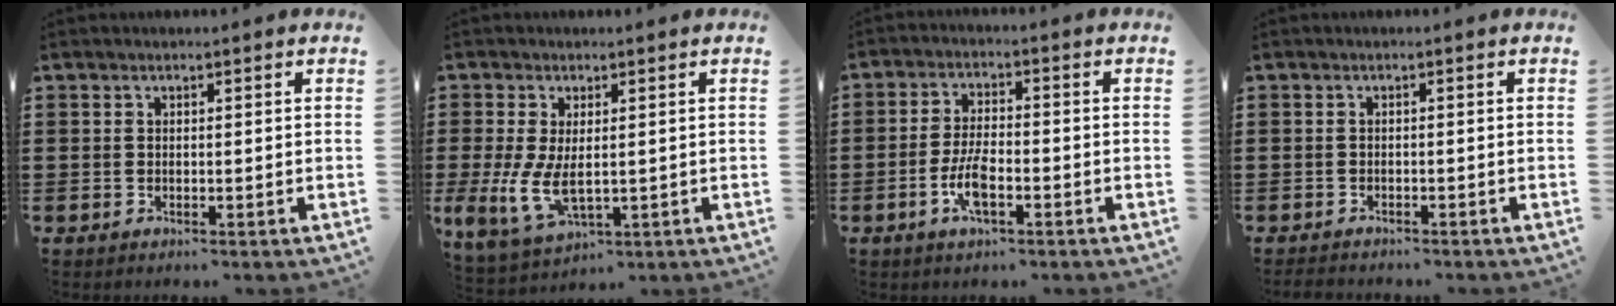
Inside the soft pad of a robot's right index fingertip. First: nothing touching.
{"total": 7.3, "force": [0.3, 3.8, 6.2], "torque": [-0.149, -0.009, 0.008]}
{"total": 5.5, "force": [-2.2, 1.9, 4.7], "torque": [-0.106, -0.001, -0.047]}
{"total": 1.0, "force": [-1.0, 0.1, -0.1], "torque": [-0.001, 0.001, -0.022]}